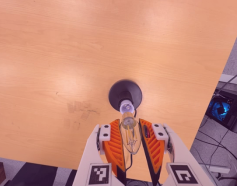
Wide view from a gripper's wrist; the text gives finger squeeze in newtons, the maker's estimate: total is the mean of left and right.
{"total": 12.2, "left": 13.0, "right": 11.5}